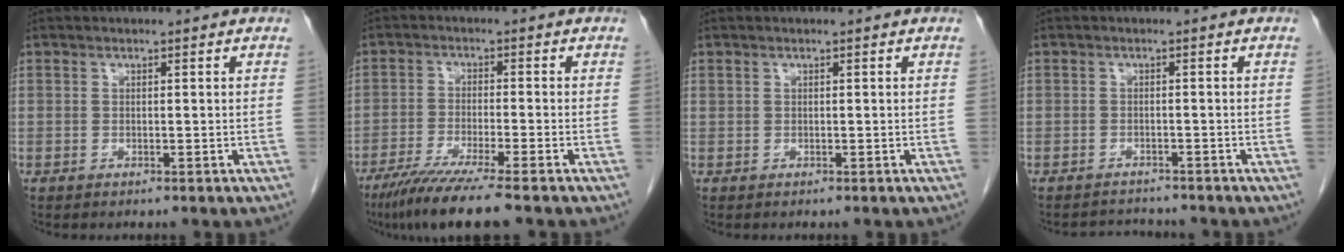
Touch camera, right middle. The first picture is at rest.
{"total": 8.9, "force": [-6.8, -0.8, 5.8], "torque": [-0.096, -0.029, -0.114]}
{"total": 0.0}
{"total": 2.7, "force": [-2.6, 0.4, -0.5], "torque": [0.004, -0.012, -0.040]}